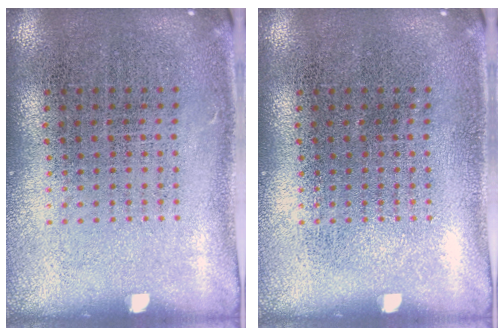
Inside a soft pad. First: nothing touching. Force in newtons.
{"total": 0.0}